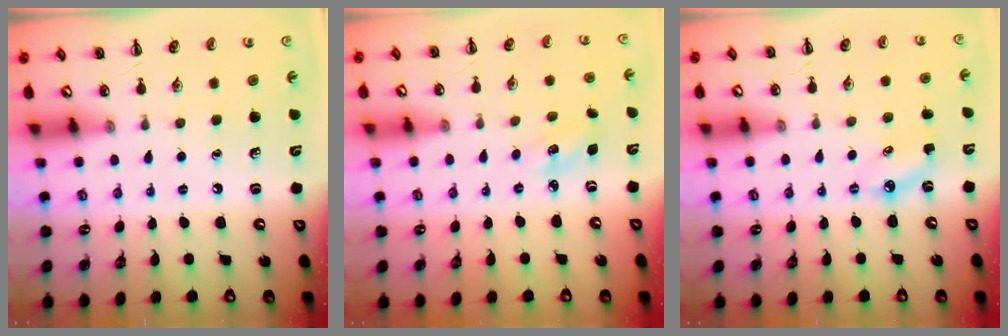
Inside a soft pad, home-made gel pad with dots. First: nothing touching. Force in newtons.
{"total": 3.5, "press": 3.4, "slide": 1.0}
{"total": 4.3, "press": 4.1, "slide": 1.4}